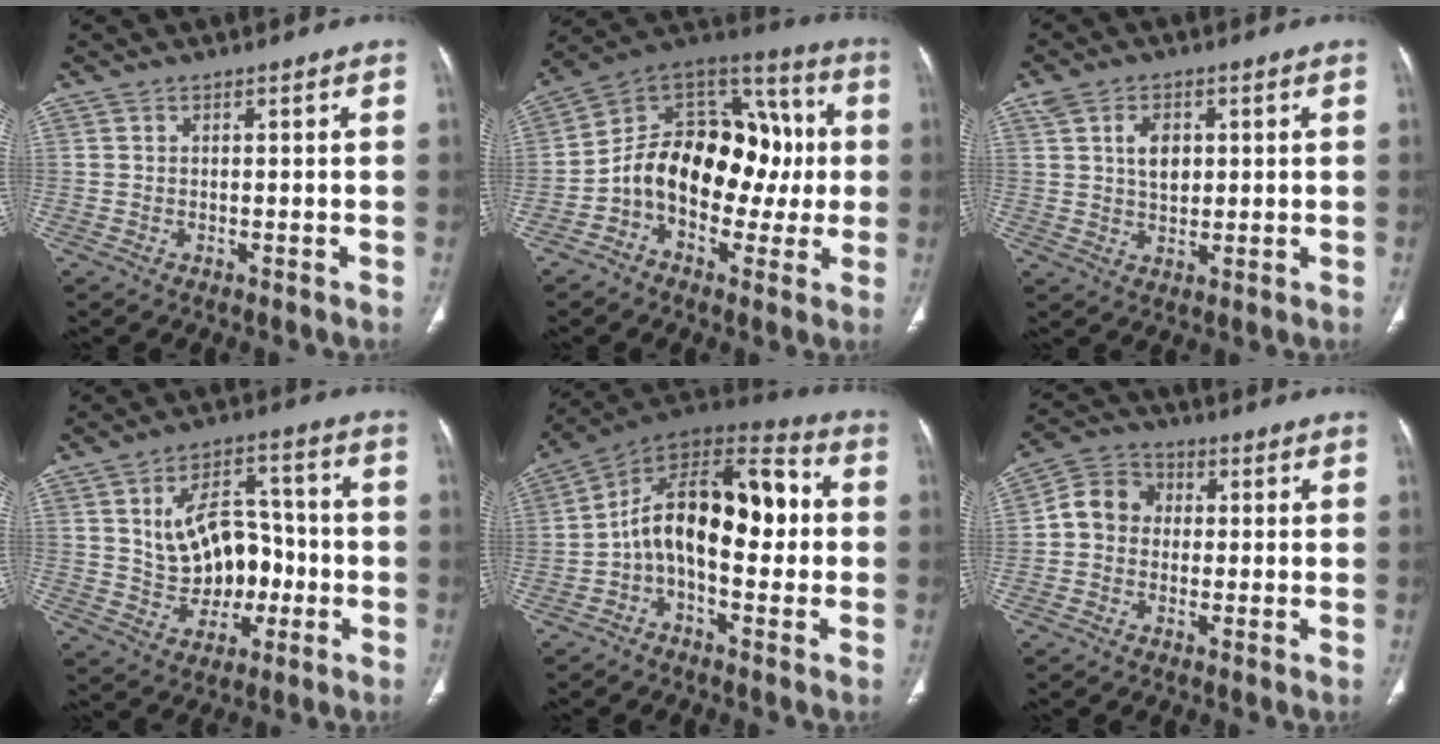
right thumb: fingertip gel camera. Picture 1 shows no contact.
{"total": 20.3, "force": [-1.8, 13.8, 14.9], "torque": [-0.190, 0.061, -0.034]}
{"total": 5.3, "force": [1.3, 3.6, 3.7], "torque": [-0.051, -0.004, 0.025]}
{"total": 13.8, "force": [-0.8, 9.9, 9.5], "torque": [-0.103, 0.036, -0.003]}
{"total": 17.5, "force": [-0.6, 9.2, 14.9], "torque": [-0.206, 0.059, -0.020]}
{"total": 7.2, "force": [-0.2, 6.2, 3.6], "torque": [-0.045, 0.026, -0.019]}